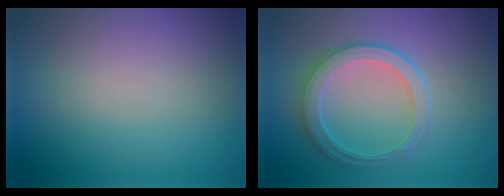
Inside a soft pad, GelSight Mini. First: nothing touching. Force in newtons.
{"total": 4.3, "press": 3.7, "slide": 2.2}